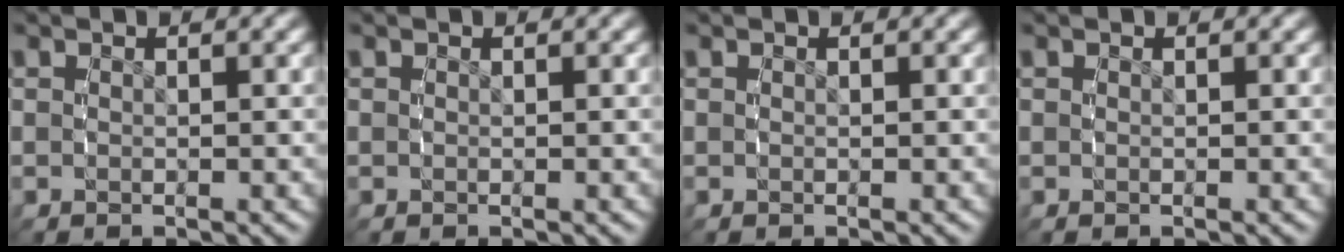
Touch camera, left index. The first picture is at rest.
{"total": 0.0}
{"total": 0.0}
{"total": 0.0}